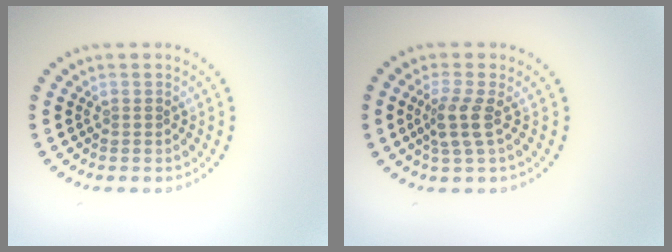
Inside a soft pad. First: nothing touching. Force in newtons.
{"total": 2.5, "press": 1.9, "slide": 1.6}